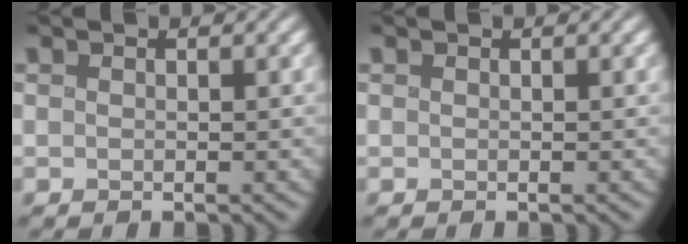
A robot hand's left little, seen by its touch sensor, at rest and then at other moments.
{"total": 0.0}